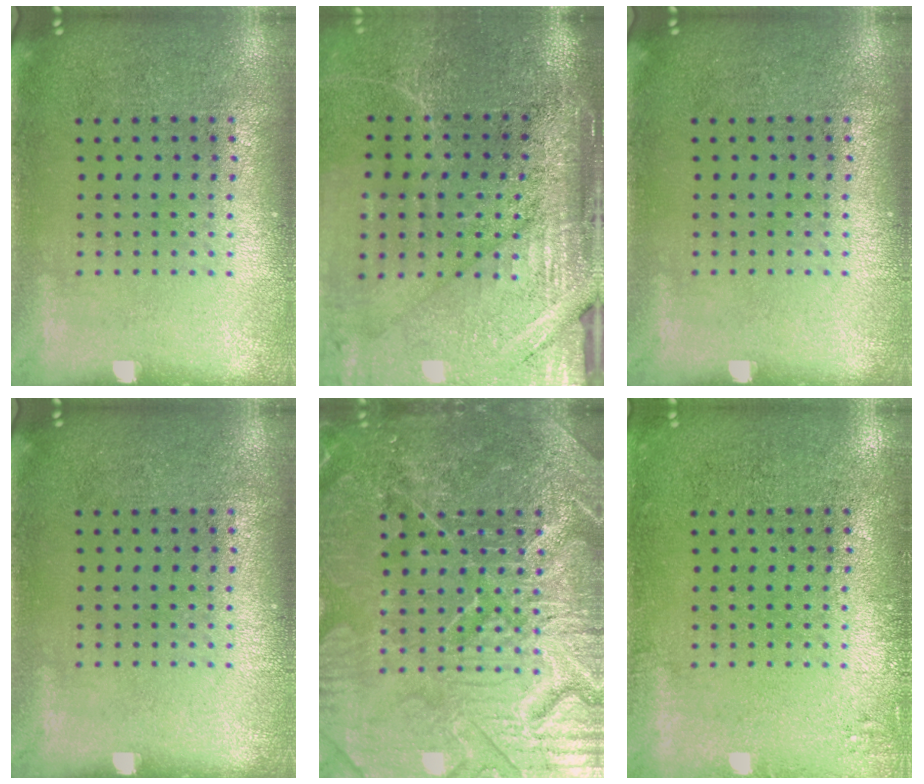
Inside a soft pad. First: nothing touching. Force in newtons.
{"total": 4.3, "press": 3.7, "slide": 2.2}
{"total": 0.0}
{"total": 0.0}
{"total": 7.9, "press": 7.8, "slide": 1.0}
{"total": 1.0, "press": 1.0, "slide": 0.3}